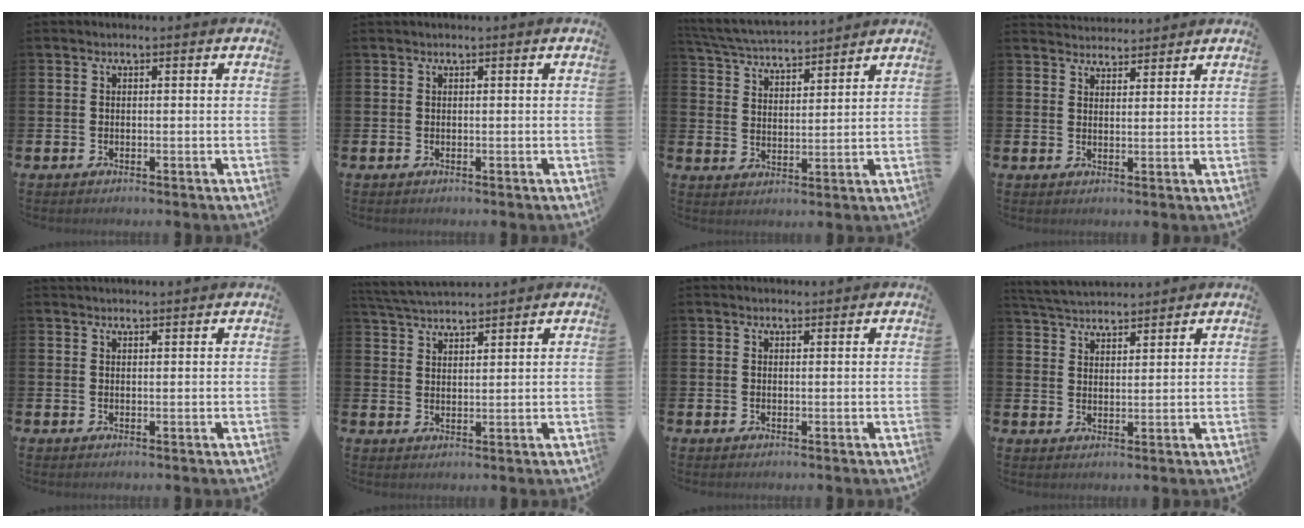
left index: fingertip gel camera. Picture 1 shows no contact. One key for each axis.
{"total": 0.0}
{"total": 5.1, "fx": 5.0, "fy": 0.6, "fz": 0.7, "tx": -0.035, "ty": -0.033, "tz": 0.088}
{"total": 3.2, "fx": 3.1, "fy": 0.7, "fz": -0.2, "tx": 0.002, "ty": -0.014, "tz": 0.056}
{"total": 1.4, "fx": 1.4, "fy": 0.0, "fz": 0.1, "tx": 0.006, "ty": -0.005, "tz": 0.024}
{"total": 4.1, "fx": 4.0, "fy": 0.3, "fz": 0.3, "tx": -0.021, "ty": -0.019, "tz": 0.073}
{"total": 1.0, "fx": 1.0, "fy": 0.2, "fz": 0.1, "tx": 0.011, "ty": -0.003, "tz": 0.016}
{"total": 4.2, "fx": 4.2, "fy": 0.6, "fz": 0.2, "tx": -0.020, "ty": -0.021, "tz": 0.076}